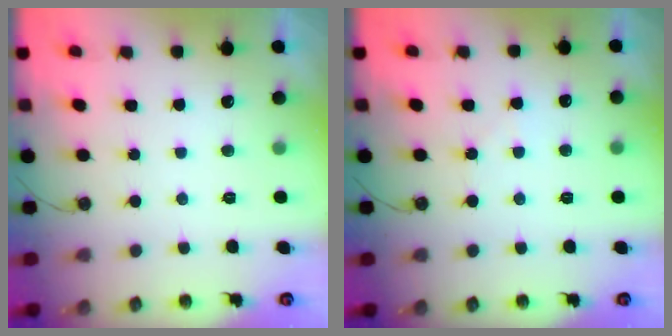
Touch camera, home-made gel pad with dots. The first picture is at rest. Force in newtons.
{"total": 4.4, "press": 4.3, "slide": 0.7}